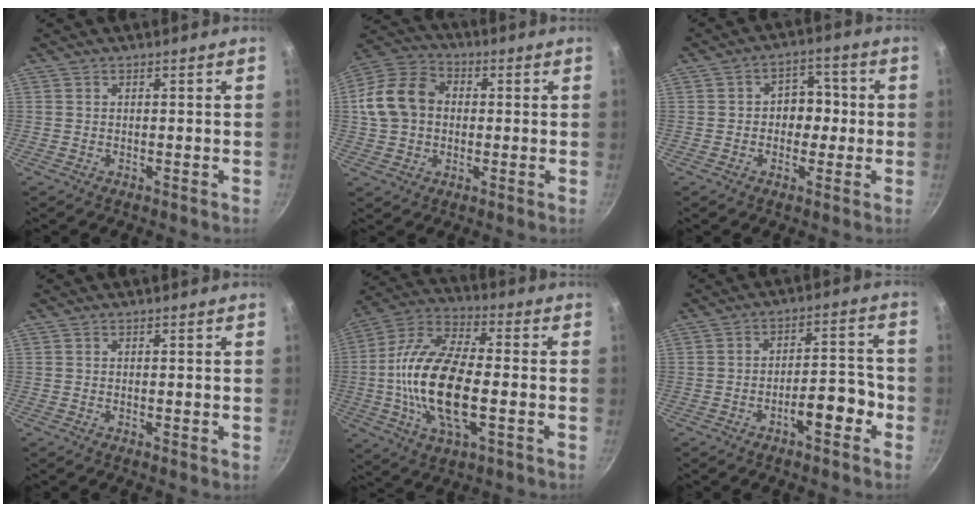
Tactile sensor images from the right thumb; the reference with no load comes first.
{"total": 12.8, "force": [0.7, 10.0, 7.9], "torque": [-0.123, 0.026, -0.004]}
{"total": 6.6, "force": [-0.3, 5.3, 3.9], "torque": [0.000, 0.016, -0.010]}
{"total": 0.6, "force": [-0.1, 0.1, 0.6], "torque": [-0.010, -0.003, -0.002]}
{"total": 19.7, "force": [-2.4, 8.7, 17.5], "torque": [-0.335, 0.022, -0.060]}
{"total": 7.8, "force": [-3.7, 3.0, 6.1], "torque": [-0.066, 0.044, -0.055]}